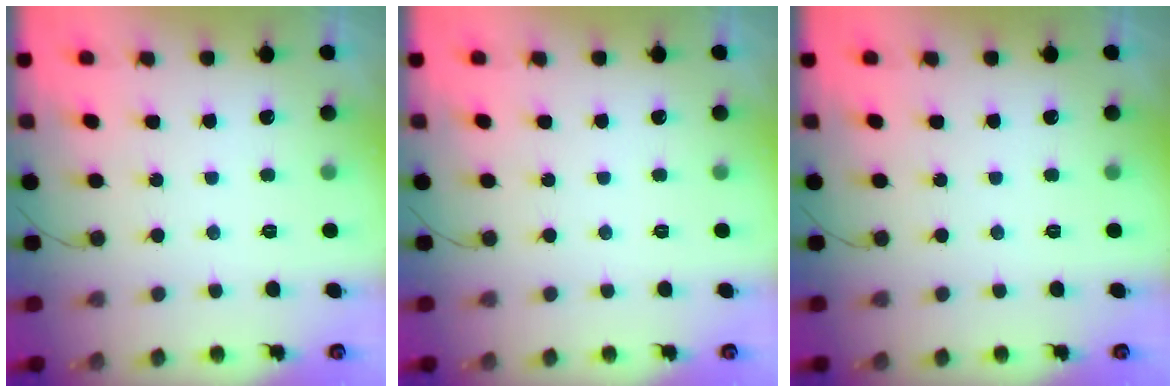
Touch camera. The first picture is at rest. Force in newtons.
{"total": 0.0}
{"total": 0.0}